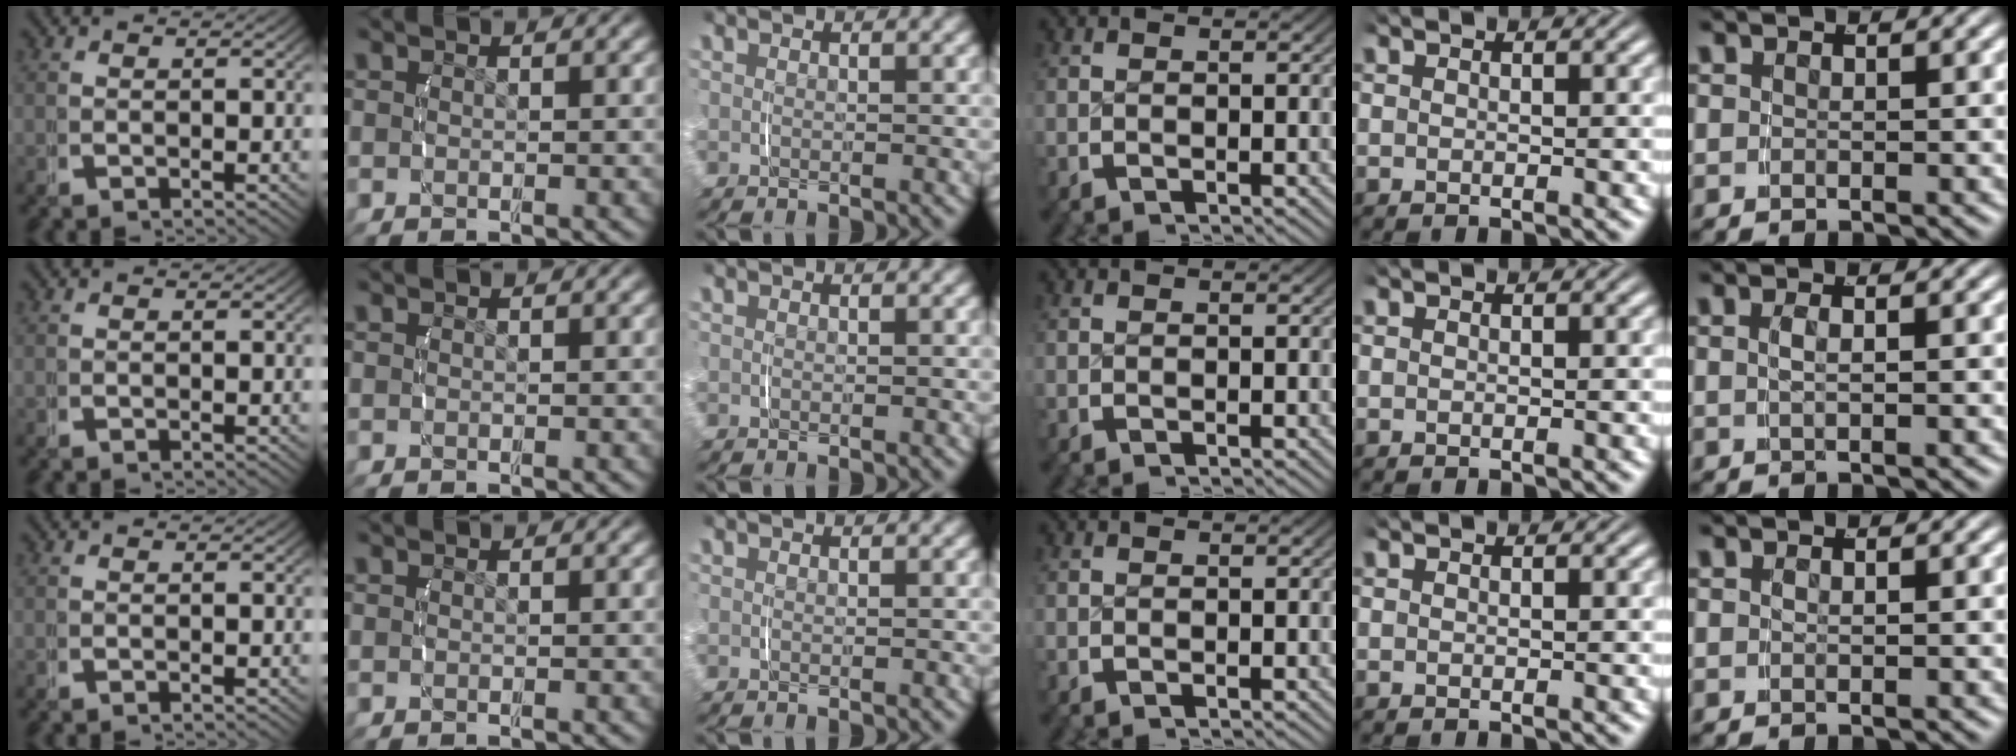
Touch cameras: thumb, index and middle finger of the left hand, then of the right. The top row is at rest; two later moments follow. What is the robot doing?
{"motion": "lift_and_place", "object": "jewelry box"}